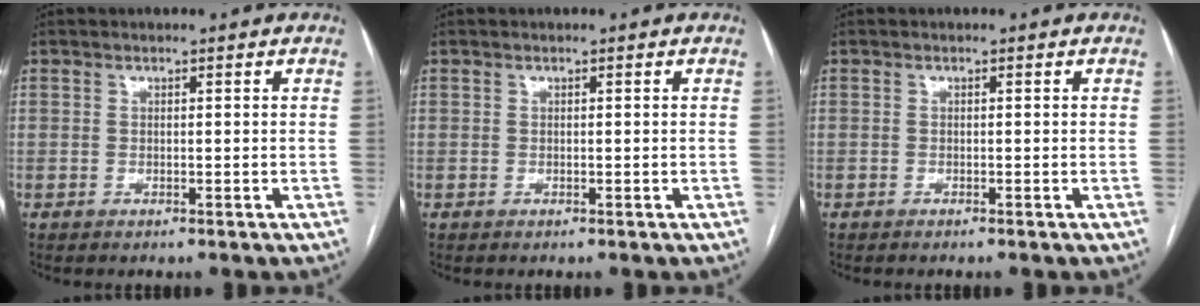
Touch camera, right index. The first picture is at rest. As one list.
[{"total": 0.0}, {"total": 0.0}]